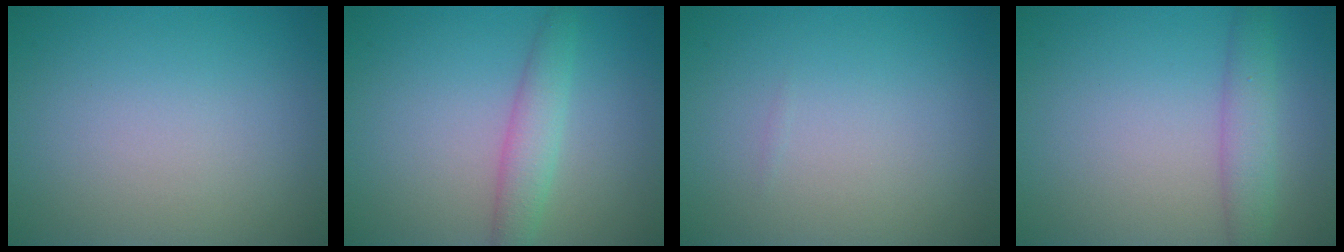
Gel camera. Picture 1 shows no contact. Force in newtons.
{"total": 2.7, "press": 2.7, "slide": 0.1}
{"total": 0.0}
{"total": 2.8, "press": 2.8, "slide": 0.1}